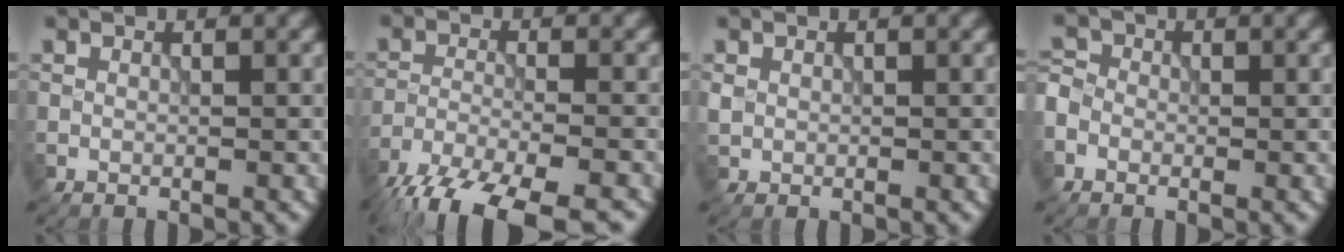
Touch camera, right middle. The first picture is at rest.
{"total": 11.5, "force": [-9.6, 3.1, 5.5], "torque": [-0.103, -0.037, -0.155]}
{"total": 0.9, "force": [0.2, 0.8, 0.3], "torque": [-0.005, -0.001, 0.005]}
{"total": 2.8, "force": [-0.8, 2.4, 1.1], "torque": [-0.019, 0.014, -0.027]}